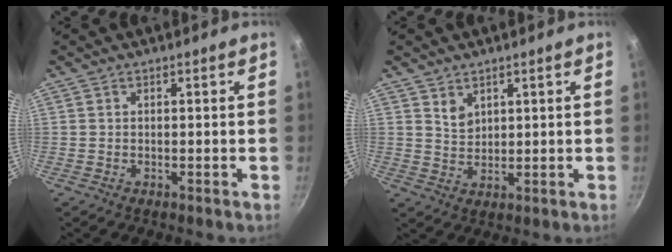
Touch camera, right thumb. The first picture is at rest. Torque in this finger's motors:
{"motor_torque": [-0.06, -0.13, 0.01, 0.21, -0.02]}